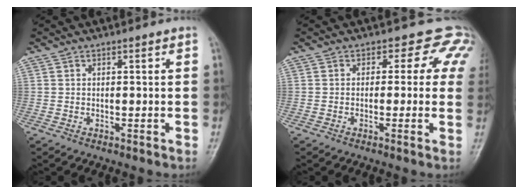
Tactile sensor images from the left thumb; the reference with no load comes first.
{"total": 5.9, "force": [2.8, 4.6, 2.4], "torque": [0.011, -0.002, 0.002]}